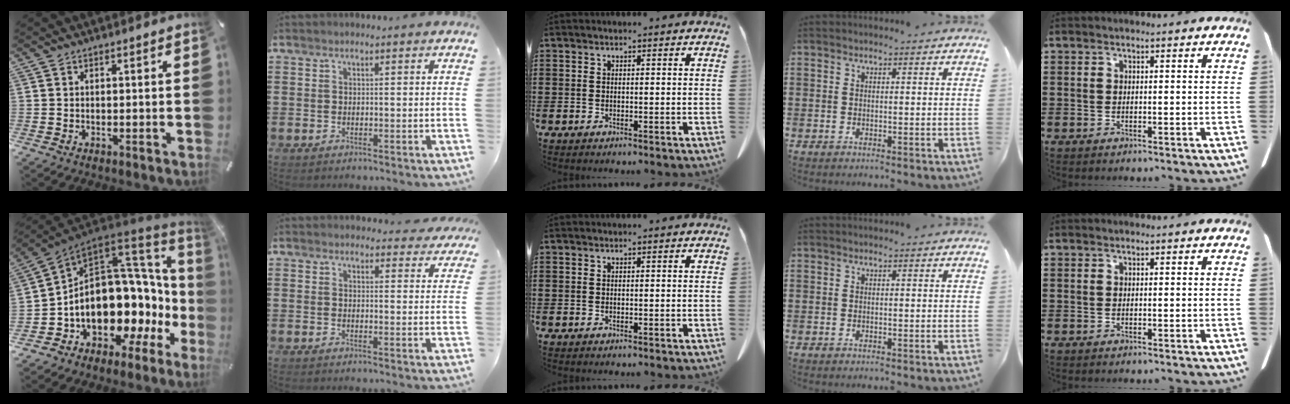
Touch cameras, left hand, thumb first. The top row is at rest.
{"thumb": {"total": 18.4, "force": [-2.2, 11.8, 13.9], "torque": [-0.232, -0.056, -0.013]}, "index": {"total": 2.8, "force": [2.7, 0.6, 0.5], "torque": [-0.002, -0.015, 0.047]}}